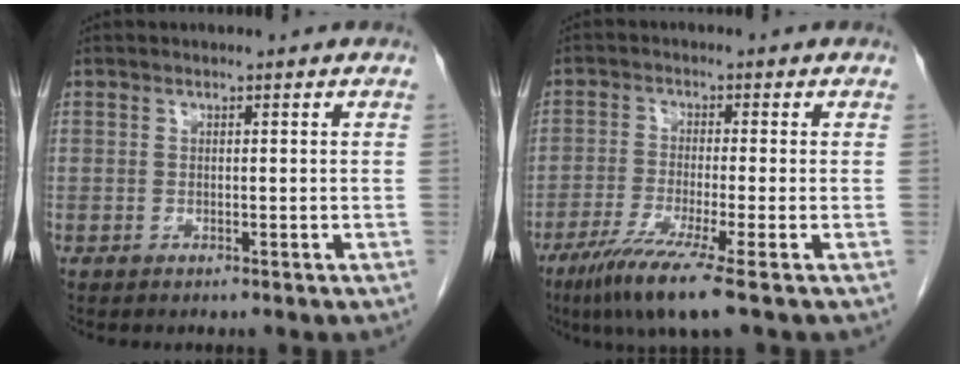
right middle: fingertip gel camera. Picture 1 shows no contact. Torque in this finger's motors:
{"motor_torque": [1.25, -0.89, 0.48, 0.10]}